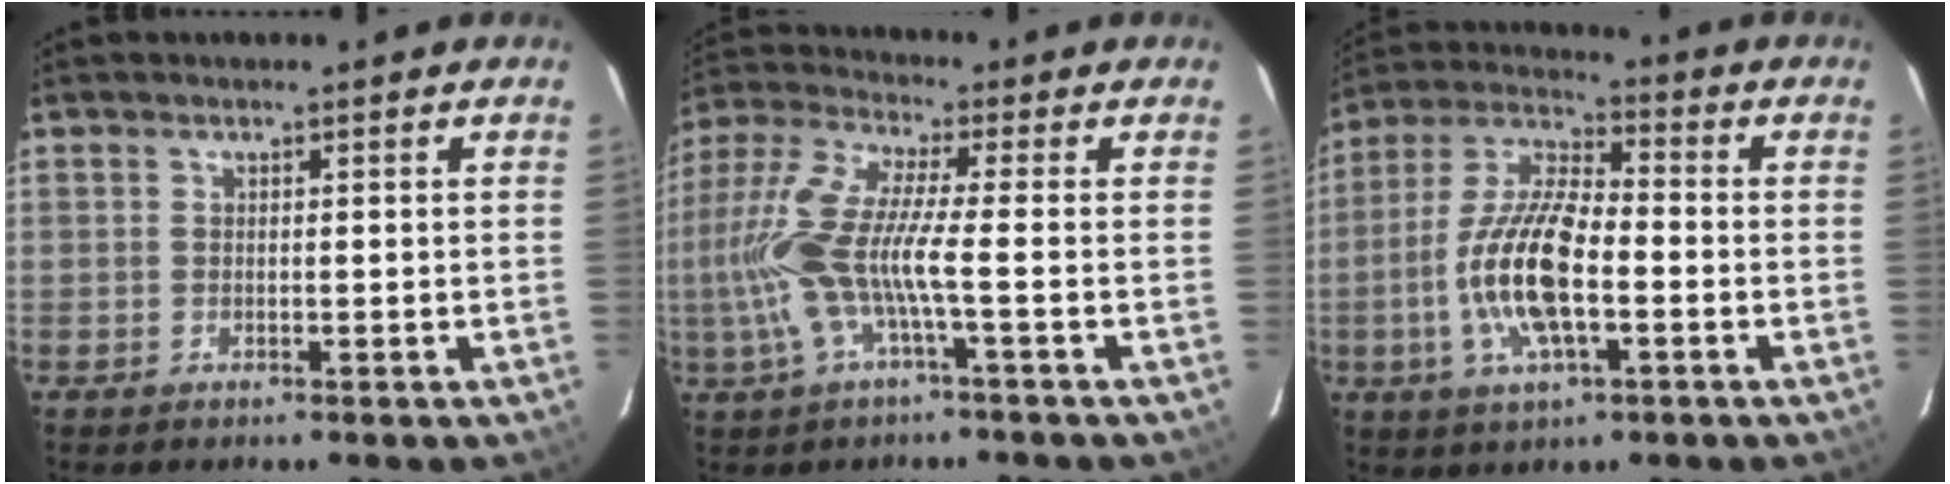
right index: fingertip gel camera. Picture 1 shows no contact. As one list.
[{"total": 12.1, "force": [-3.0, 0.5, 11.8], "torque": [-0.241, -0.006, -0.057]}, {"total": 15.0, "force": [-3.6, 5.3, 13.5], "torque": [-0.281, 0.000, -0.072]}]